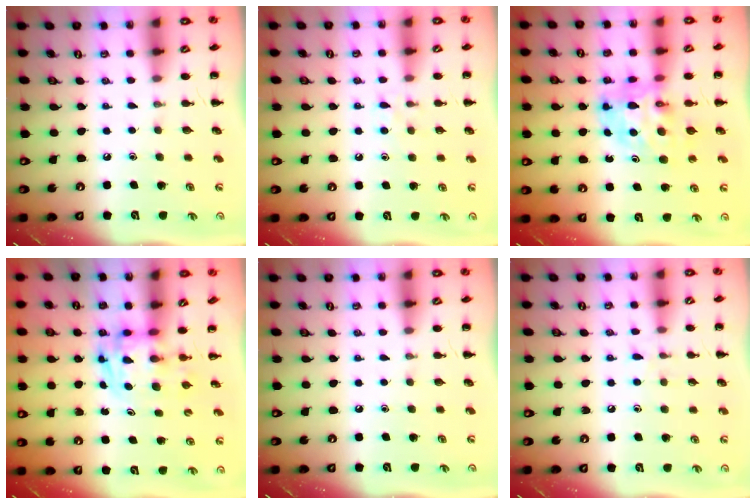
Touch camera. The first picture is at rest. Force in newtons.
{"total": 5.9, "press": 5.5, "slide": 2.0}
{"total": 8.2, "press": 7.7, "slide": 2.7}
{"total": 2.9, "press": 2.9, "slide": 0.5}
{"total": 0.0}
{"total": 5.3, "press": 5.0, "slide": 1.9}